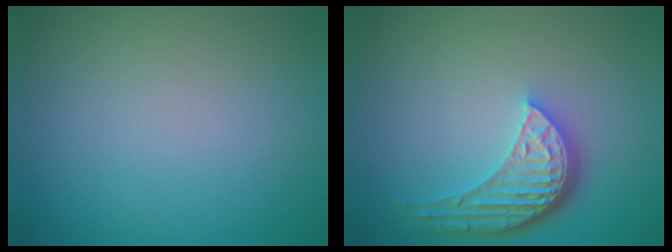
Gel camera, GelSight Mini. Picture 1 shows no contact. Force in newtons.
{"total": 5.2, "press": 3.8, "slide": 3.5}